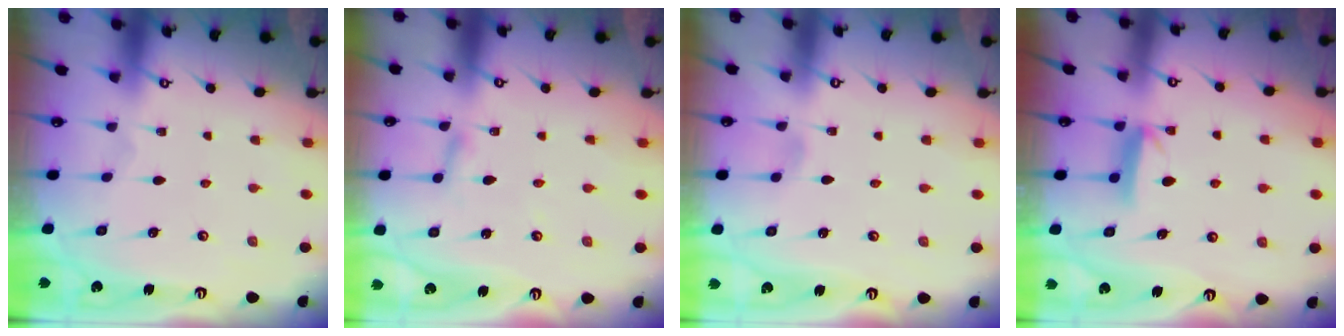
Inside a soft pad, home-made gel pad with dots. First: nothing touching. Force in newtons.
{"total": 2.0, "press": 2.0, "slide": 0.2}
{"total": 1.9, "press": 1.9, "slide": 0.2}
{"total": 6.2, "press": 6.2, "slide": 0.6}